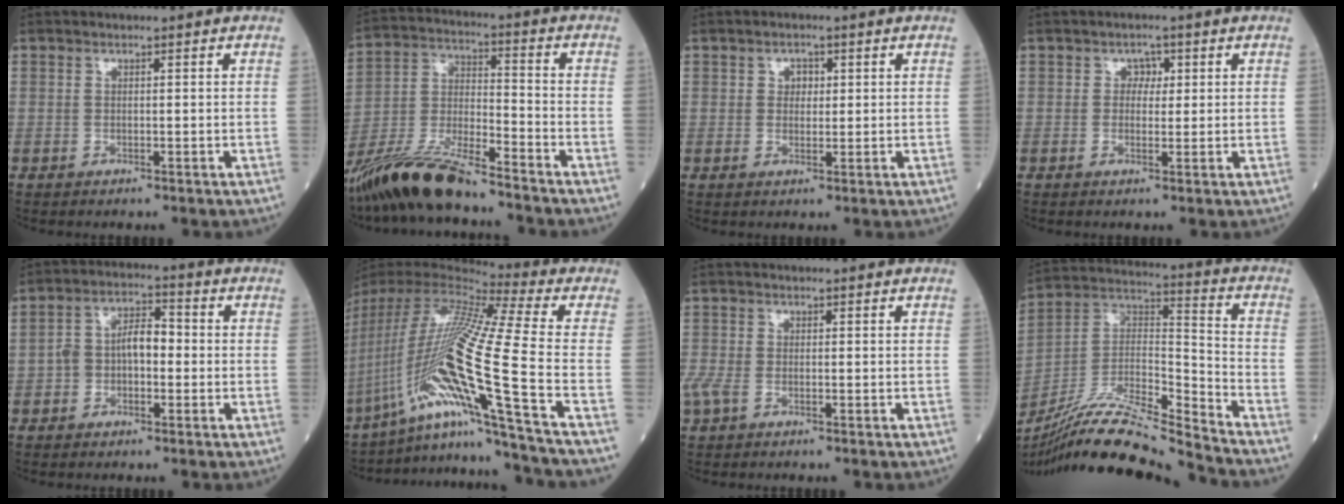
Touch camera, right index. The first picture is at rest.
{"total": 14.5, "force": [-11.8, 1.9, 8.1], "torque": [-0.156, -0.015, -0.220]}
{"total": 2.8, "force": [0.8, 2.0, 1.7], "torque": [-0.022, 0.005, 0.012]}
{"total": 2.0, "force": [0.6, 1.6, 1.2], "torque": [-0.008, 0.003, 0.004]}
{"total": 6.4, "force": [-0.8, 3.5, 5.2], "torque": [-0.100, 0.033, -0.017]}
{"total": 25.3, "force": [-11.0, -2.8, 22.6], "torque": [-0.448, -0.026, -0.201]}
{"total": 4.2, "force": [-2.1, 2.3, 2.8], "torque": [-0.076, -0.004, -0.041]}
{"total": 19.2, "force": [-17.4, -0.5, 8.2], "torque": [-0.170, 0.016, -0.317]}